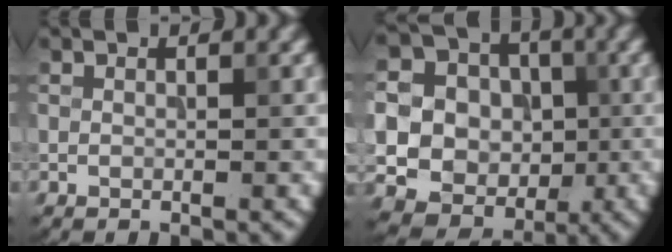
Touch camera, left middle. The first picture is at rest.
{"total": 16.0, "force": [-1.4, 15.2, 4.9], "torque": [-0.132, 0.009, -0.044]}